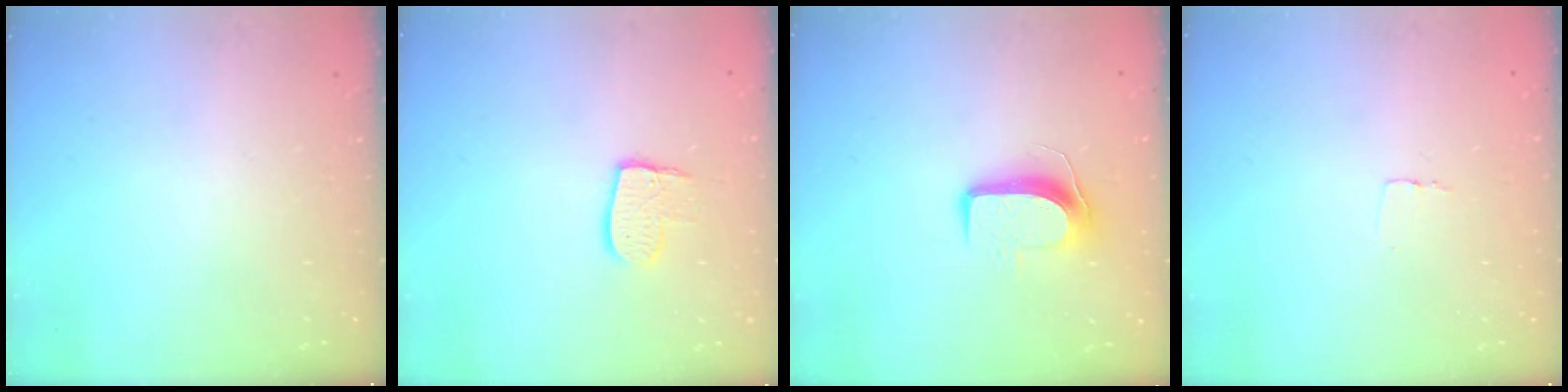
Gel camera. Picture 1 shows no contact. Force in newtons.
{"total": 8.7, "press": 8.6, "slide": 0.7}
{"total": 8.8, "press": 8.8, "slide": 0.8}
{"total": 2.6, "press": 2.6, "slide": 0.1}